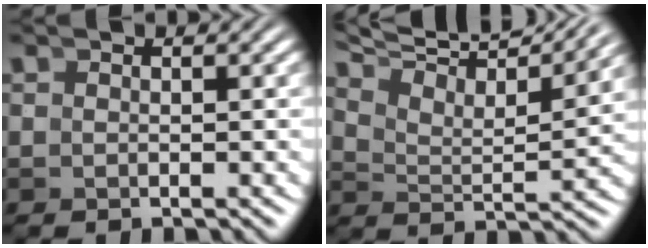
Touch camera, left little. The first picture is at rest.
{"total": 9.7, "force": [7.9, 3.1, 4.6], "torque": [-0.083, 0.034, 0.108]}